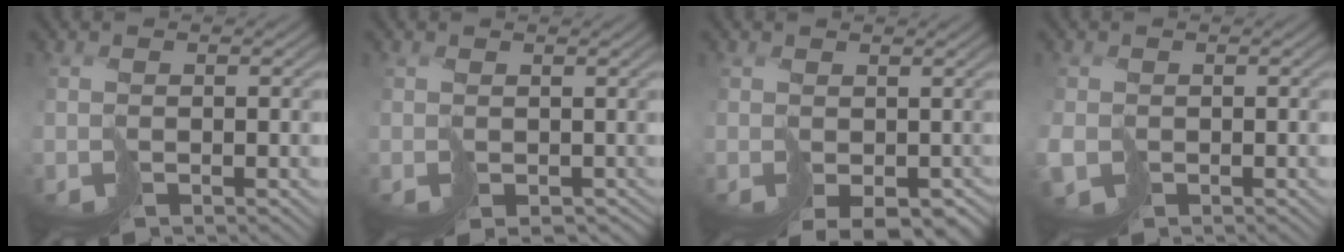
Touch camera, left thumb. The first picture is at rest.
{"total": 1.4, "force": [0.3, 1.2, 0.6], "torque": [-0.012, -0.006, 0.009]}
{"total": 5.0, "force": [-1.5, 3.5, 3.3], "torque": [-0.057, -0.023, -0.003]}
{"total": 2.9, "force": [-0.8, 2.2, 1.7], "torque": [-0.039, -0.008, -0.013]}